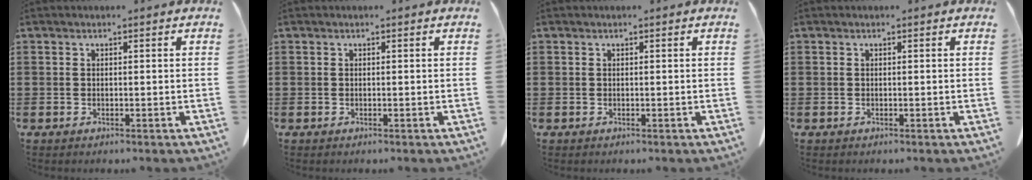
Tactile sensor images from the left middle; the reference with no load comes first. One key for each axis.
{"total": 0.0}
{"total": 0.0}
{"total": 0.0}